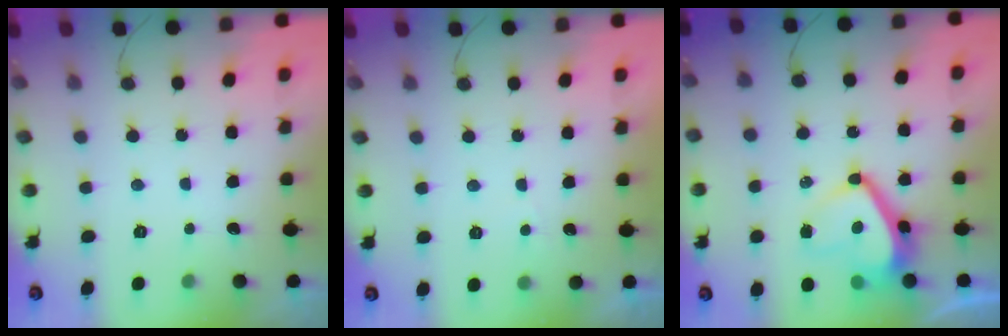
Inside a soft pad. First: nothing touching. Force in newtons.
{"total": 1.1, "press": 1.0, "slide": 0.5}
{"total": 12.3, "press": 12.2, "slide": 1.4}